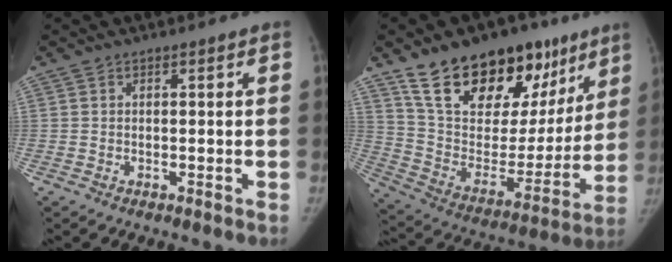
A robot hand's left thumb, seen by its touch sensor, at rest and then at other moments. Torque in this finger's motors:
{"motor_torque": [1.99, 2.03, 1.41, -1.36, 0.47]}